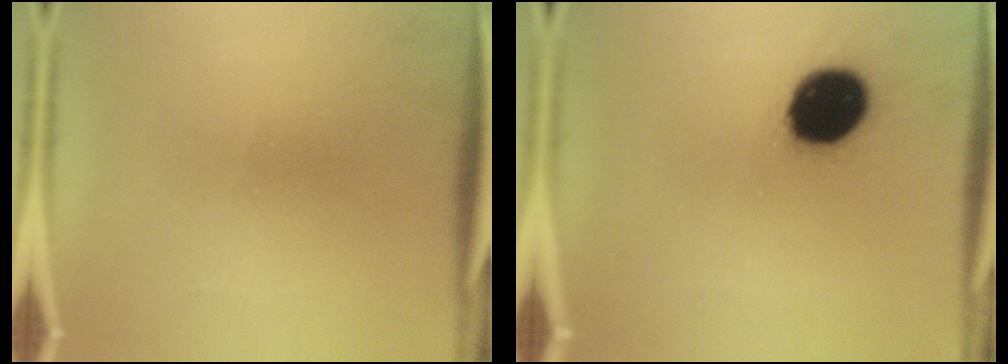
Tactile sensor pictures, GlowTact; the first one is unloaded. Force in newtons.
{"total": 15.8}